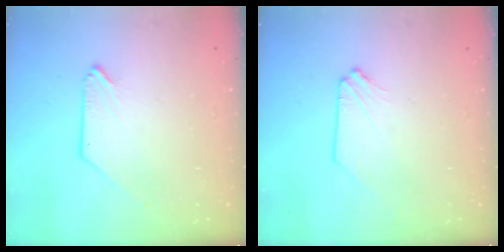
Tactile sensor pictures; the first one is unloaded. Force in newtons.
{"total": 0.0}